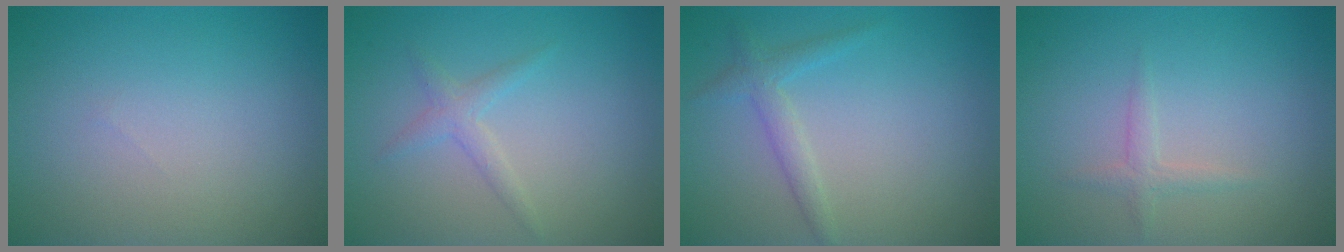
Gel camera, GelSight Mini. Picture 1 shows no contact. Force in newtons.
{"total": 1.4, "press": 1.4, "slide": 0.1}
{"total": 1.9, "press": 1.9, "slide": 0.2}
{"total": 1.1, "press": 1.1, "slide": 0.1}